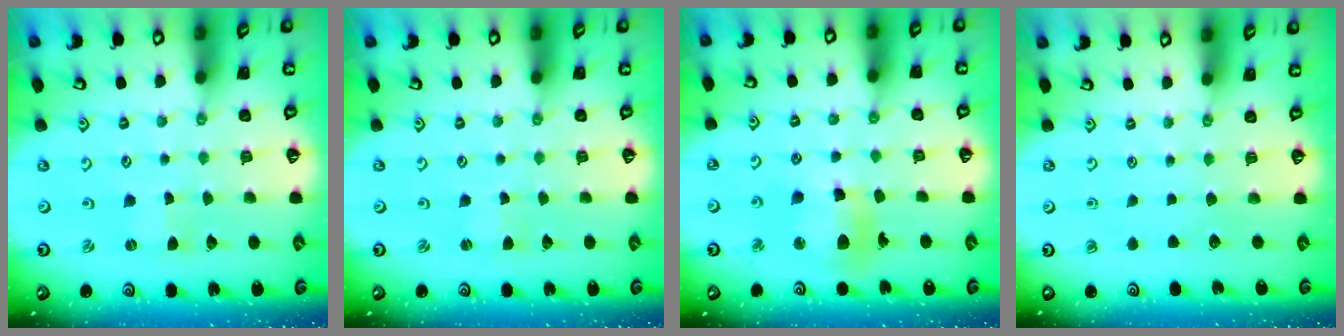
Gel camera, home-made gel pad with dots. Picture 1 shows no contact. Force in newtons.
{"total": 1.8, "press": 1.7, "slide": 0.3}
{"total": 12.3, "press": 12.2, "slide": 1.7}
{"total": 0.0}